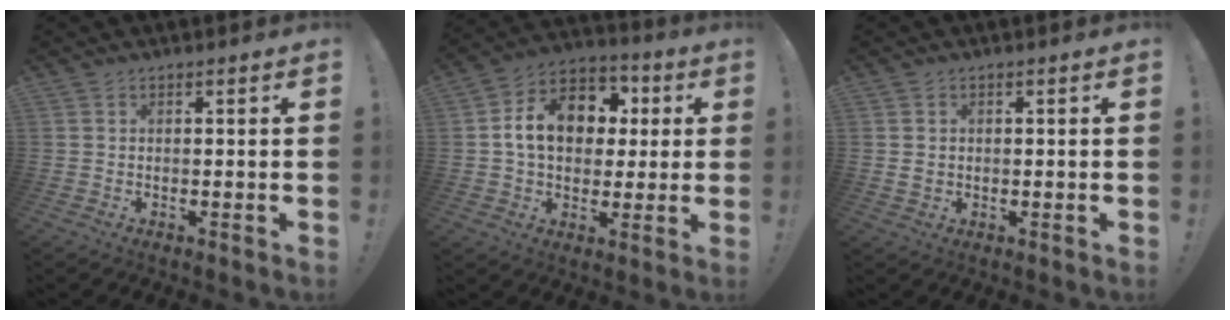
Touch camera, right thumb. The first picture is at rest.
{"total": 15.8, "force": [2.9, 12.0, 9.8], "torque": [-0.135, 0.006, 0.061]}
{"total": 2.2, "force": [0.6, 2.0, 0.7], "torque": [-0.006, 0.004, 0.009]}